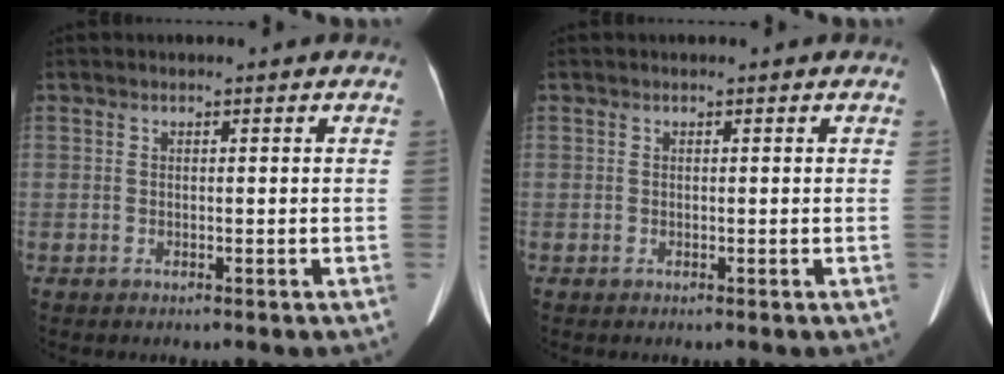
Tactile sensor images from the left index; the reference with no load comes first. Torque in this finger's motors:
{"motor_torque": [-0.05, 0.02, 0.01, -0.01]}